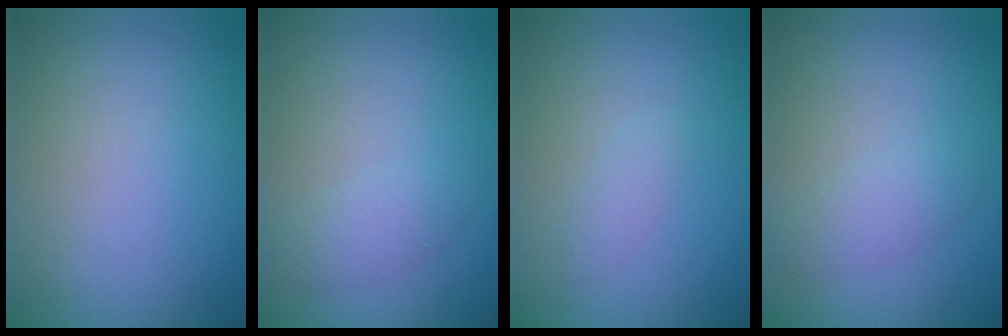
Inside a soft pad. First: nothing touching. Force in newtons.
{"total": 1.6, "press": 1.6, "slide": 0.1}
{"total": 1.1, "press": 1.1, "slide": 0.1}
{"total": 1.7, "press": 1.7, "slide": 0.0}